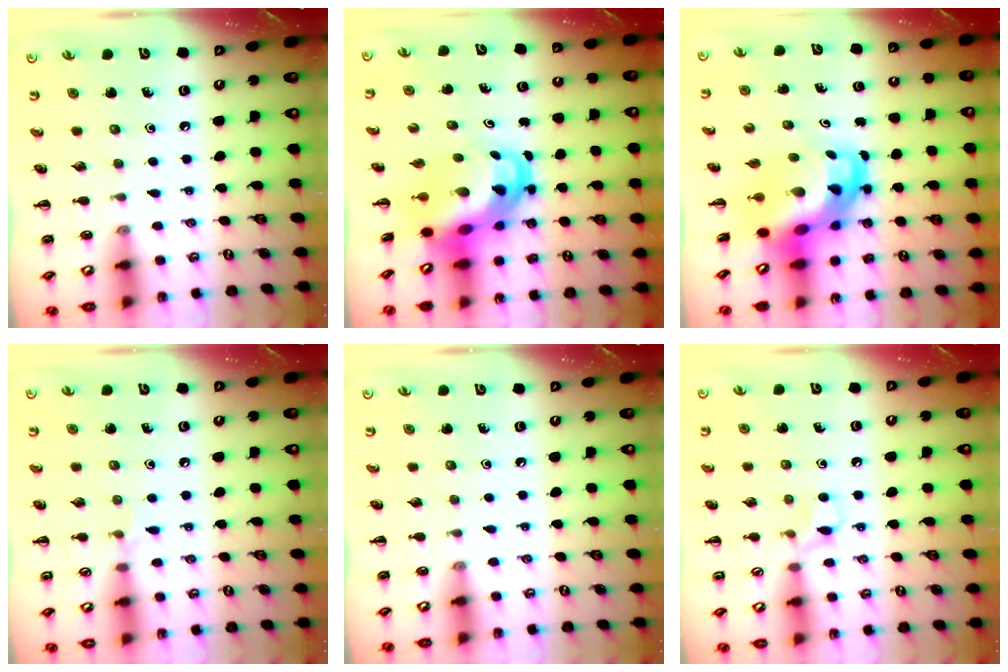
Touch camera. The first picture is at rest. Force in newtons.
{"total": 7.2, "press": 6.9, "slide": 2.0}
{"total": 7.2, "press": 6.9, "slide": 2.1}
{"total": 3.8, "press": 3.5, "slide": 1.5}
{"total": 0.0}
{"total": 3.6, "press": 3.4, "slide": 1.3}